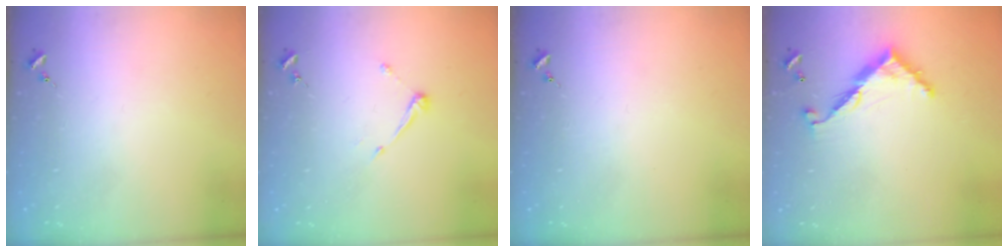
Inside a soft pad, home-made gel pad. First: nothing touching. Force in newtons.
{"total": 6.6, "press": 6.6, "slide": 0.5}
{"total": 0.0}
{"total": 9.7, "press": 9.7, "slide": 0.4}